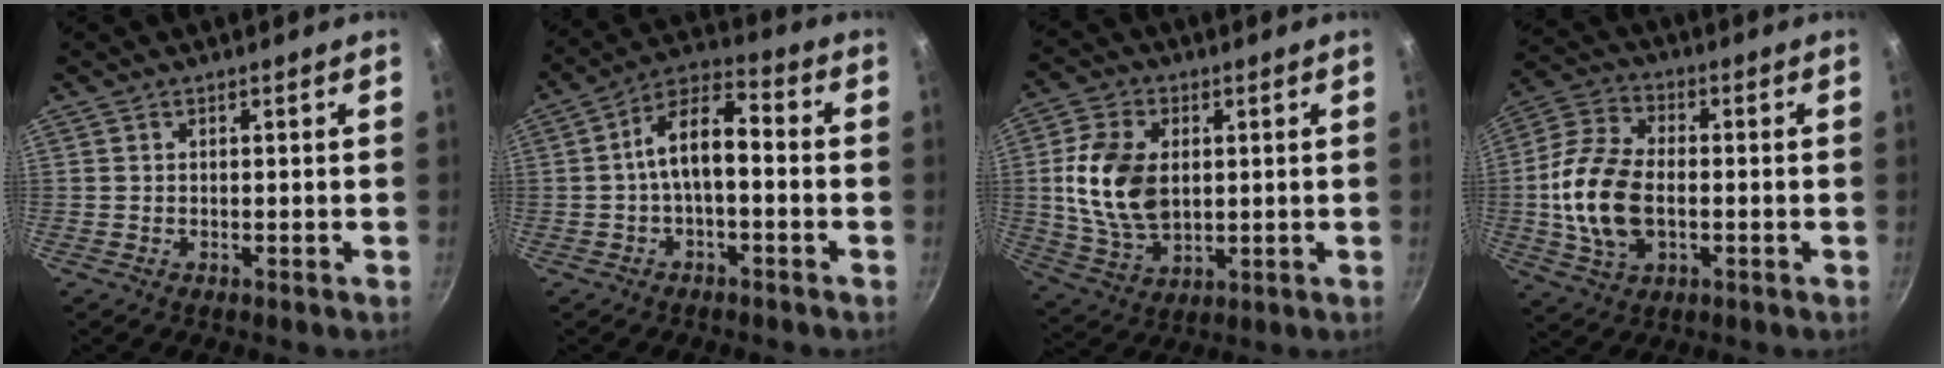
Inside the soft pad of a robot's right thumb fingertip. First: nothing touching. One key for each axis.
{"total": 9.5, "fx": -1.1, "fy": 4.5, "fz": 8.3, "tx": -0.136, "ty": 0.044, "tz": -0.031}
{"total": 13.9, "fx": 1.5, "fy": 9.0, "fz": 10.4, "tx": -0.185, "ty": -0.010, "tz": 0.033}
{"total": 14.5, "fx": -1.5, "fy": 8.9, "fz": 11.4, "tx": -0.218, "ty": 0.019, "tz": -0.035}